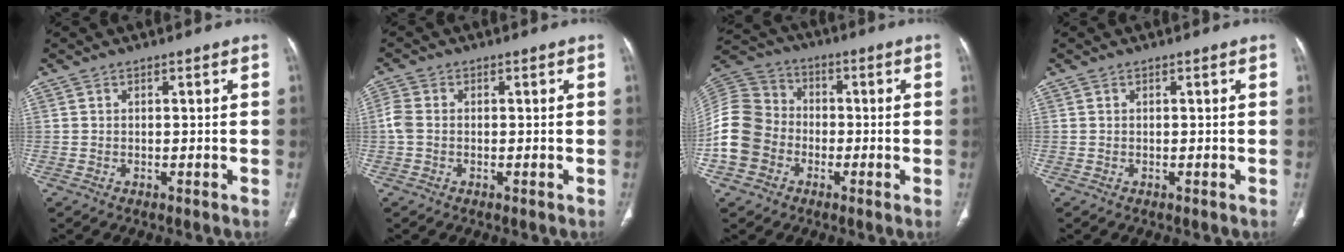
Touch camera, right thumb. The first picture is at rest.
{"total": 4.0, "force": [-0.5, 2.9, 2.7], "torque": [-0.074, 0.007, -0.019]}
{"total": 13.6, "force": [-3.7, 11.6, 6.2], "torque": [-0.120, 0.041, -0.076]}
{"total": 0.0}